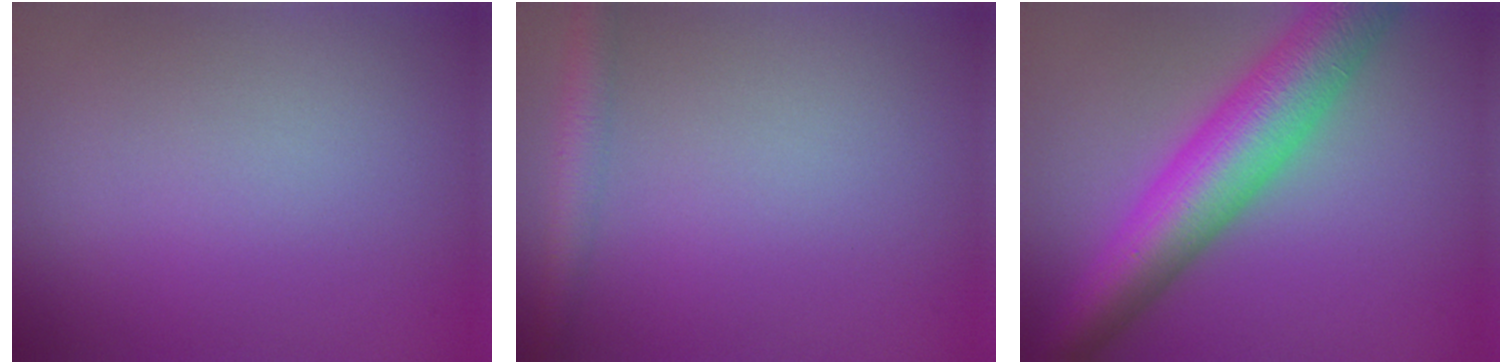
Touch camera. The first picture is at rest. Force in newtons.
{"total": 2.6, "press": 2.6, "slide": 0.0}
{"total": 9.5, "press": 9.5, "slide": 0.1}